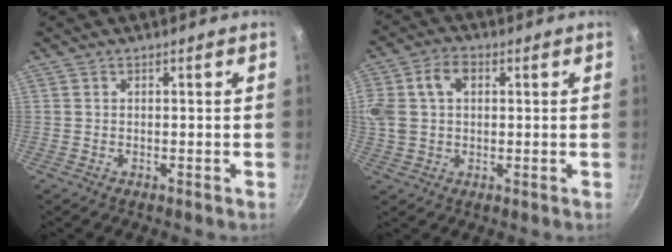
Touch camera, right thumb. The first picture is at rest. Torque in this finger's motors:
{"motor_torque": [1.11, 1.66, 1.02, 0.61, 0.09]}